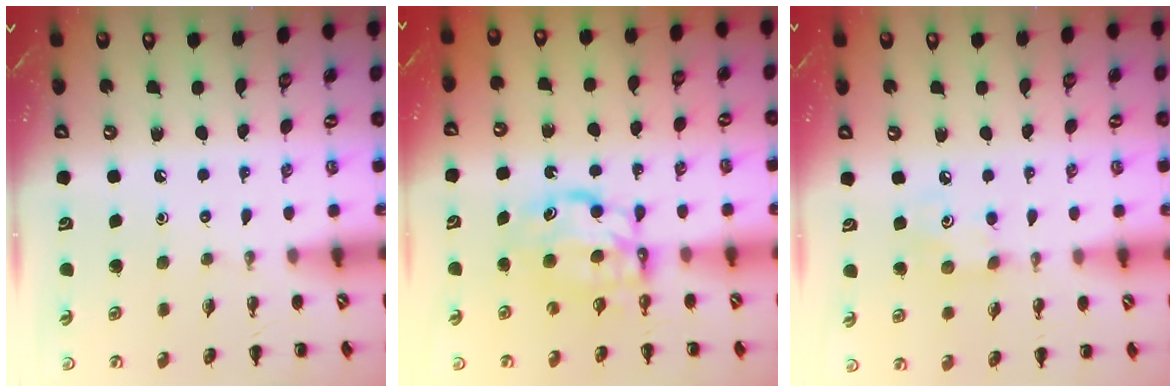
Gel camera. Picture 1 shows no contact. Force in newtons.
{"total": 6.8, "press": 6.8, "slide": 0.6}
{"total": 4.2, "press": 4.1, "slide": 0.8}